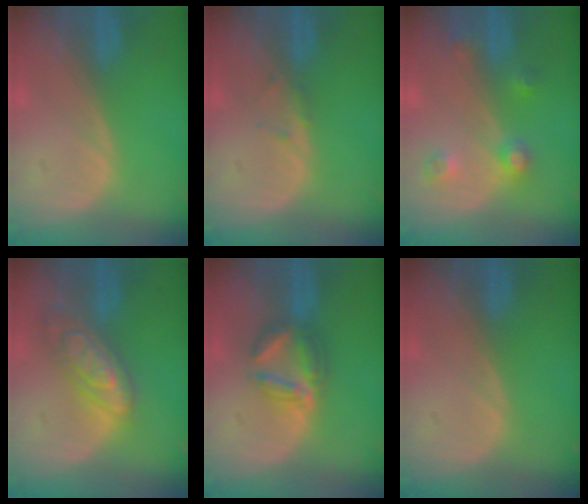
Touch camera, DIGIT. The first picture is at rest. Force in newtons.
{"total": 0.8, "press": 0.8, "slide": 0.2}
{"total": 4.4, "press": 3.9, "slide": 2.1}
{"total": 7.1, "press": 7.1, "slide": 0.4}
{"total": 5.8, "press": 5.5, "slide": 1.9}
{"total": 0.0}